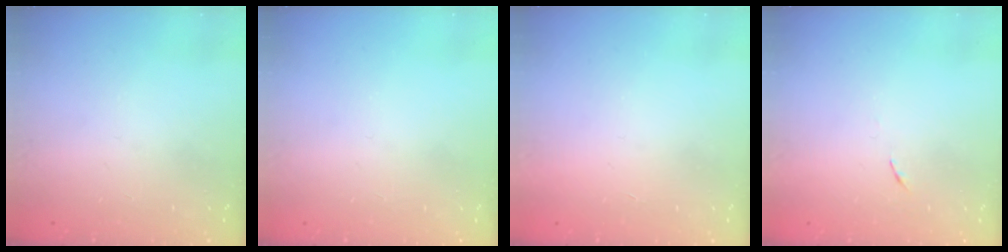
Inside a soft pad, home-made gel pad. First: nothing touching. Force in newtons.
{"total": 0.0}
{"total": 1.5, "press": 1.5, "slide": 0.1}
{"total": 3.2, "press": 3.1, "slide": 0.4}